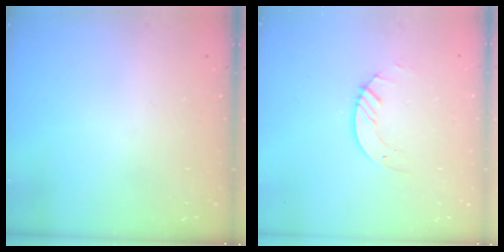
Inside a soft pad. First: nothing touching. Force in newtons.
{"total": 2.8, "press": 2.8, "slide": 0.3}